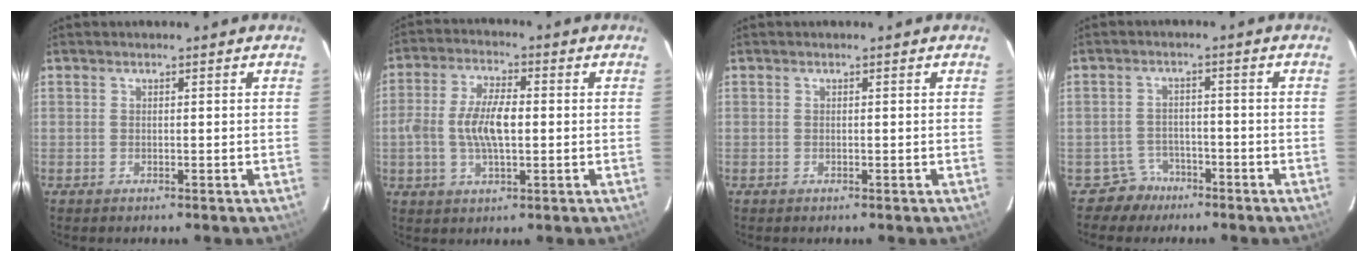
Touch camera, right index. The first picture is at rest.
{"total": 8.8, "force": [-0.6, 3.6, 7.9], "torque": [-0.158, 0.008, -0.011]}
{"total": 0.0}
{"total": 4.3, "force": [-3.1, 3.0, -0.4], "torque": [-0.003, 0.018, -0.052]}